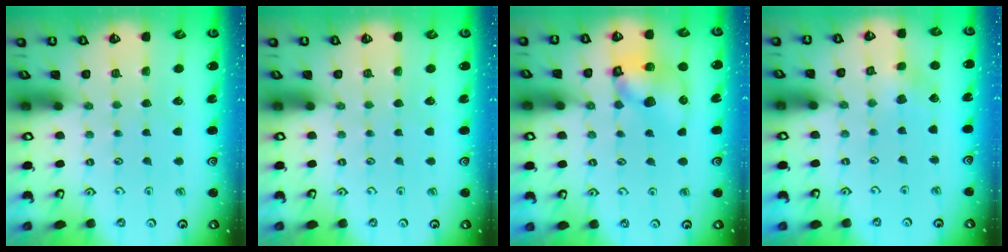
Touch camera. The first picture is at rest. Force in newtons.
{"total": 0.0}
{"total": 10.3, "press": 10.2, "slide": 1.4}
{"total": 4.0, "press": 3.9, "slide": 0.3}